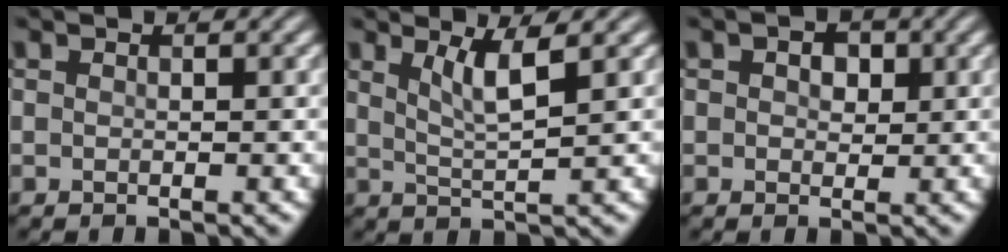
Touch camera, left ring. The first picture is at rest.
{"total": 3.1, "force": [1.5, 0.6, 2.7], "torque": [-0.046, -0.004, 0.031]}
{"total": 2.4, "force": [0.9, 1.6, 1.6], "torque": [-0.016, 0.004, 0.006]}